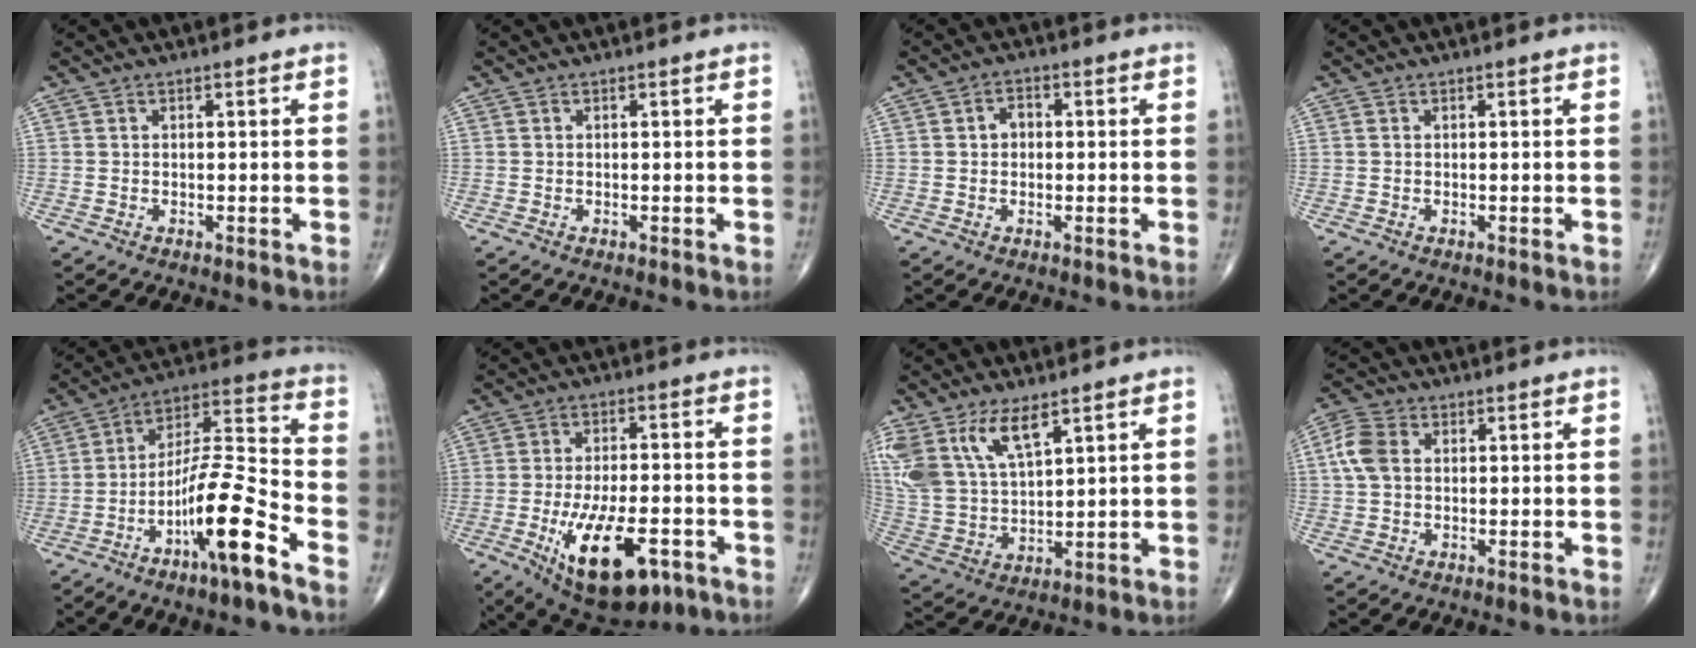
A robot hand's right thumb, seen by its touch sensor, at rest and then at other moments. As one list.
[{"total": 0.0}, {"total": 2.7, "force": [0.1, 2.1, 1.6], "torque": [-0.017, 0.011, -0.002]}, {"total": 0.0}, {"total": 15.2, "force": [-8.3, 1.9, 12.6], "torque": [-0.241, 0.060, -0.147]}, {"total": 16.3, "force": [-6.7, 7.1, 13.1], "torque": [-0.211, 0.014, -0.089]}, {"total": 13.9, "force": [7.9, 6.2, 9.6], "torque": [-0.196, -0.025, 0.169]}, {"total": 5.7, "force": [0.9, 4.0, 4.0], "torque": [-0.095, 0.014, 0.013]}]